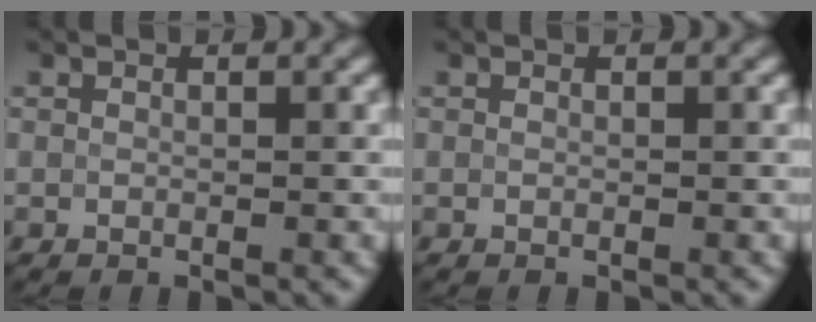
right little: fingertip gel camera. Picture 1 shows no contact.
{"total": 0.0}